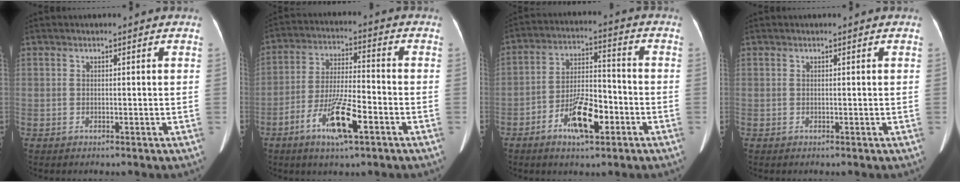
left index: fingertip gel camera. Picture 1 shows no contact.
{"total": 10.5, "force": [-5.1, 1.8, 8.9], "torque": [-0.175, -0.007, -0.092]}
{"total": 9.6, "force": [-4.5, 3.2, 7.8], "torque": [-0.150, 0.006, -0.079]}
{"total": 0.0}